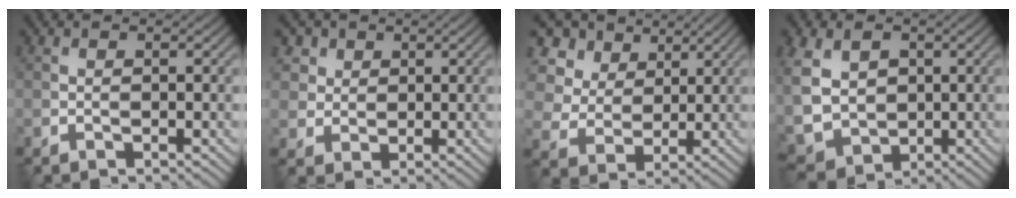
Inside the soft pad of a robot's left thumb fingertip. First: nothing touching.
{"total": 5.5, "force": [2.6, 4.5, 1.9], "torque": [-0.086, -0.003, 0.055]}
{"total": 10.7, "force": [5.3, 7.8, 5.0], "torque": [-0.173, 0.017, 0.116]}
{"total": 9.2, "force": [1.5, 7.2, 5.5], "torque": [-0.175, -0.006, 0.033]}